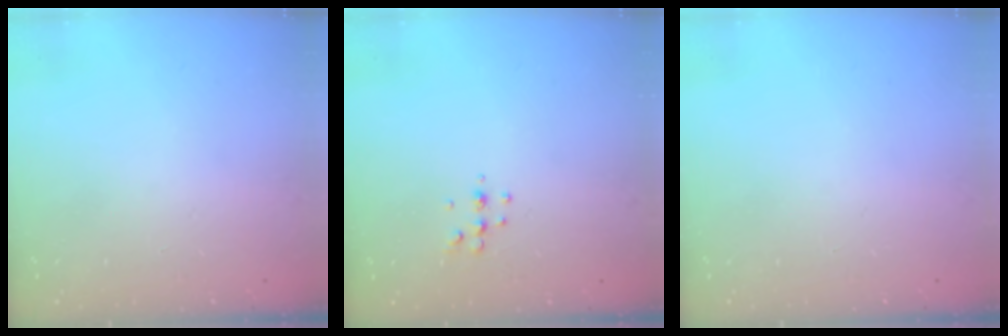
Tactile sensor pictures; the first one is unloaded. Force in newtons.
{"total": 4.5, "press": 4.3, "slide": 1.2}
{"total": 0.0}